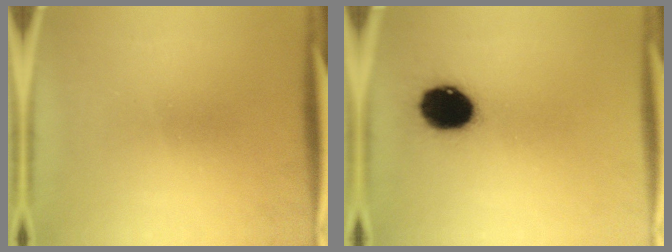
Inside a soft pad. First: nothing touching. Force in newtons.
{"total": 13.7}